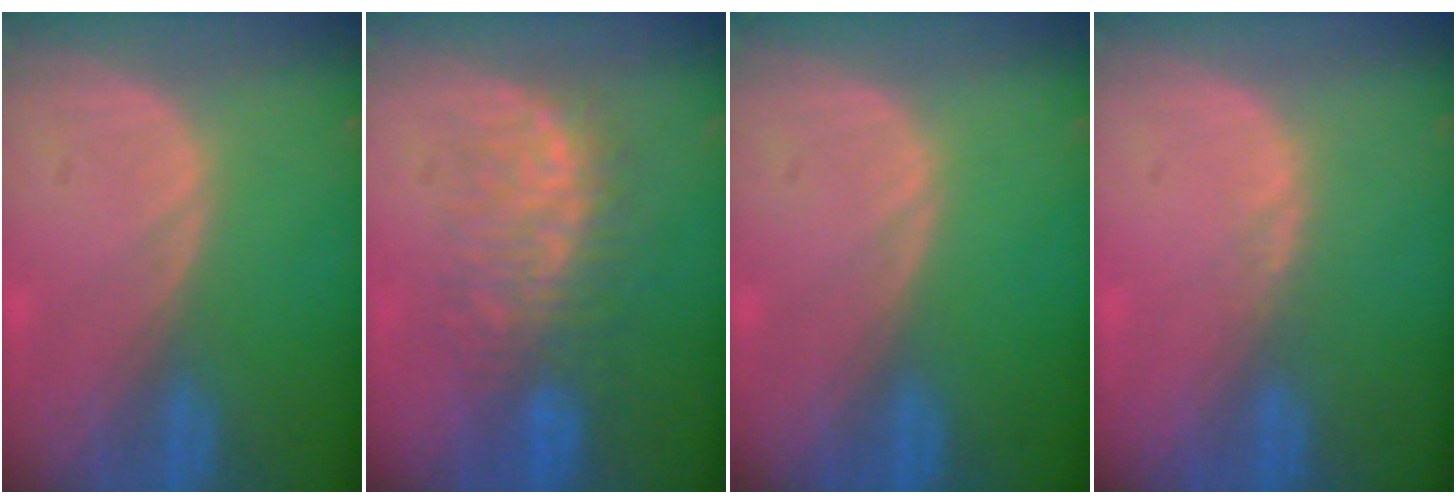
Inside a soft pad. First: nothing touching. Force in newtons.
{"total": 7.7, "press": 7.6, "slide": 1.4}
{"total": 0.0}
{"total": 0.8, "press": 0.8, "slide": 0.3}